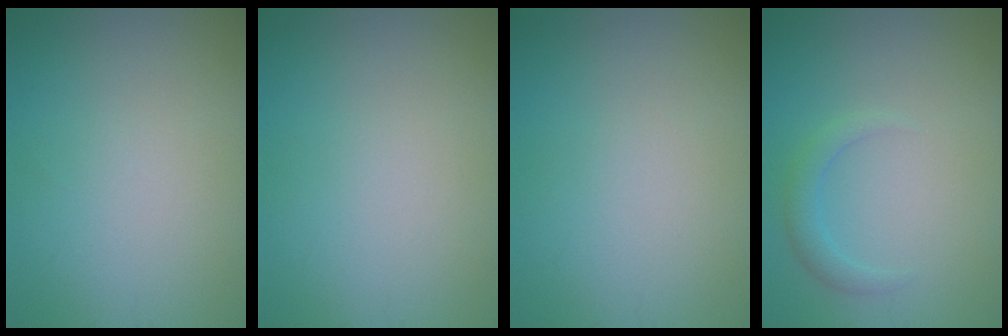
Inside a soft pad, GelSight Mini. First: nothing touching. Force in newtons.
{"total": 0.0}
{"total": 0.0}
{"total": 1.6, "press": 1.6, "slide": 0.1}